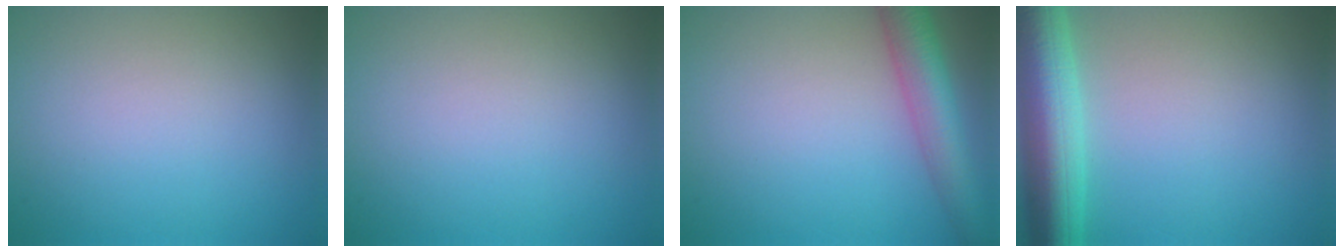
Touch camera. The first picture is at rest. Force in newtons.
{"total": 0.0}
{"total": 5.6, "press": 5.6, "slide": 0.1}
{"total": 7.3, "press": 7.3, "slide": 0.2}